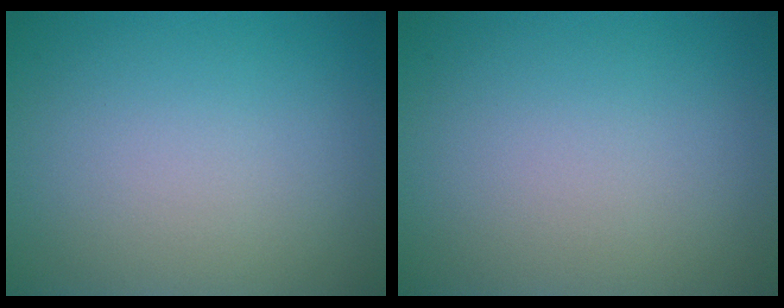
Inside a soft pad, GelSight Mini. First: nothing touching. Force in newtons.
{"total": 0.0}